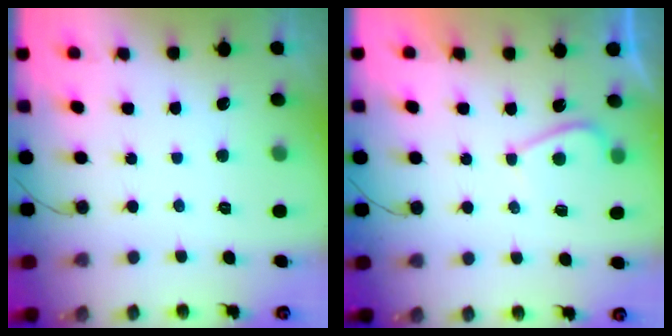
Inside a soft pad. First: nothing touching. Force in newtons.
{"total": 3.2, "press": 3.1, "slide": 0.7}